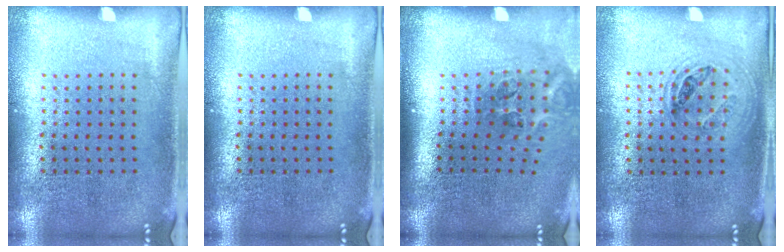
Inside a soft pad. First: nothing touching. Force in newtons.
{"total": 0.0}
{"total": 2.2, "press": 1.3, "slide": 1.7}
{"total": 1.0, "press": 0.9, "slide": 0.3}